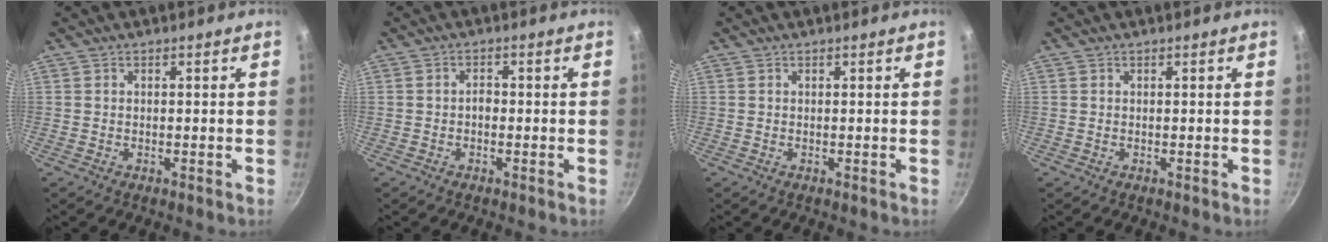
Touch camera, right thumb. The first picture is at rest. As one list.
[{"total": 1.6, "force": [-0.5, 1.1, 1.1], "torque": [-0.010, 0.005, -0.011]}, {"total": 0.0}, {"total": 0.0}]